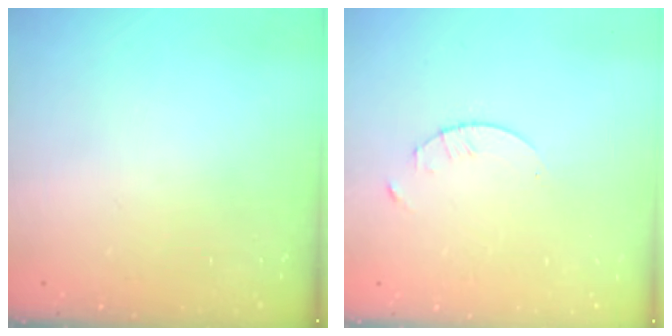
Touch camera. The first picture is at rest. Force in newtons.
{"total": 1.3, "press": 1.3, "slide": 0.2}